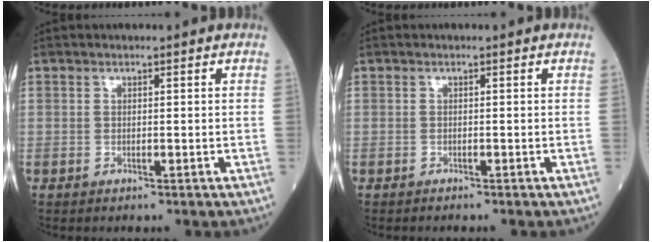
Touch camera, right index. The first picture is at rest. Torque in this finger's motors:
{"motor_torque": [-0.09, -0.25, 0.17, 0.04]}